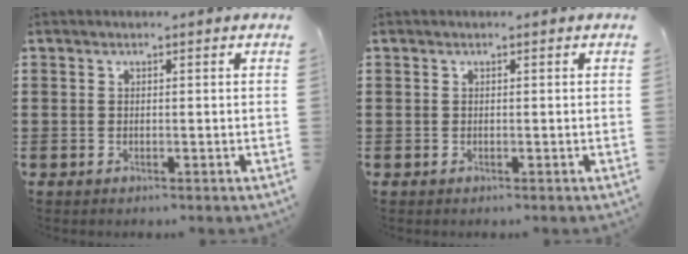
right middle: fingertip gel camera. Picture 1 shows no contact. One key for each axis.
{"total": 0.0}